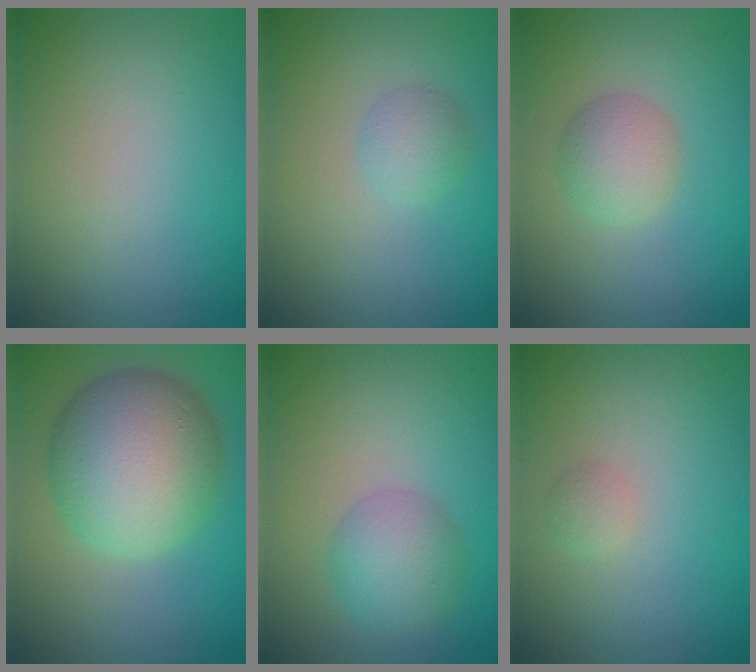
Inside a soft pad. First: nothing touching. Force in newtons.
{"total": 1.9, "press": 1.9, "slide": 0.1}
{"total": 2.7, "press": 2.7, "slide": 0.1}
{"total": 10.3, "press": 10.3, "slide": 0.4}
{"total": 3.7, "press": 3.7, "slide": 0.1}
{"total": 0.9, "press": 0.9, "slide": 0.1}